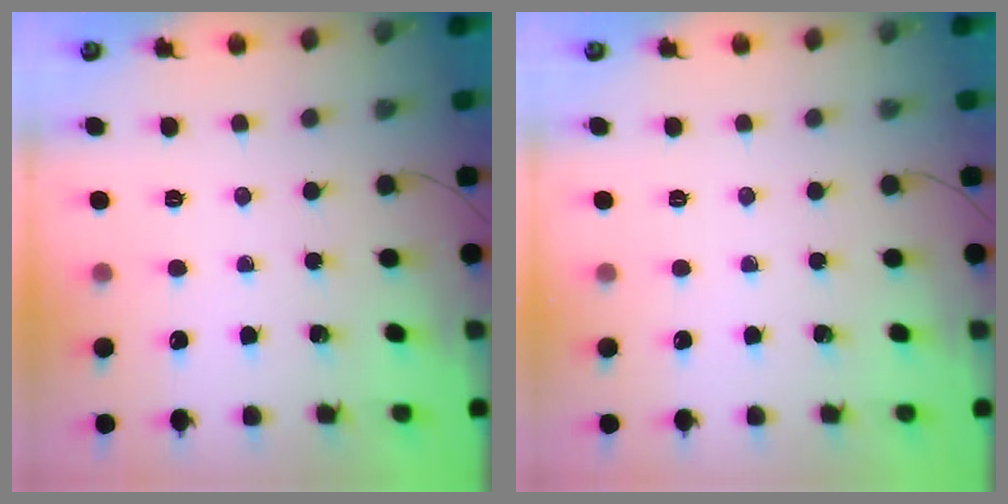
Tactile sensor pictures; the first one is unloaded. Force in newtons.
{"total": 0.0}